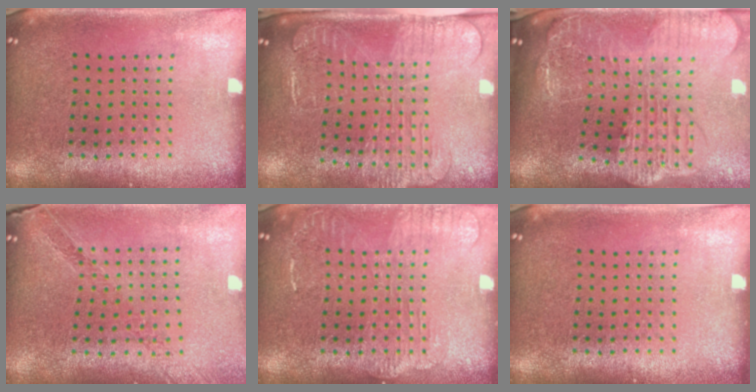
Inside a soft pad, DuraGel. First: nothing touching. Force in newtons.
{"total": 2.6, "press": 2.1, "slide": 1.5}
{"total": 3.8, "press": 3.0, "slide": 2.4}
{"total": 0.6, "press": 0.6, "slide": 0.1}
{"total": 2.2, "press": 2.2, "slide": 0.3}
{"total": 0.0}